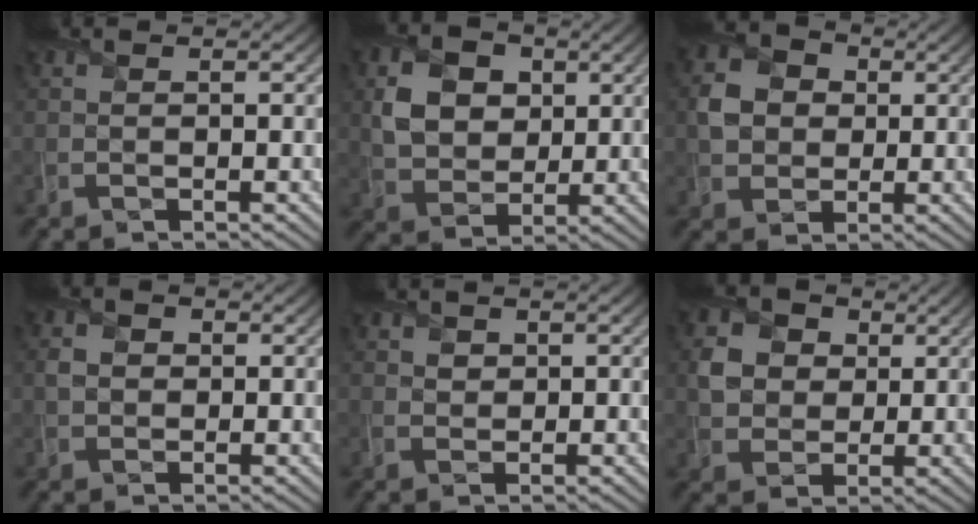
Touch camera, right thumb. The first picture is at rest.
{"total": 6.4, "force": [1.5, 5.1, 3.6], "torque": [-0.088, -0.003, 0.020]}
{"total": 5.0, "force": [0.3, 4.4, 2.5], "torque": [-0.057, 0.007, -0.003]}
{"total": 2.0, "force": [0.0, 1.8, 1.0], "torque": [-0.028, 0.000, -0.003]}
{"total": 0.8, "force": [0.4, 0.6, 0.4], "torque": [-0.008, -0.001, 0.008]}
{"total": 5.6, "force": [1.3, 4.8, 2.5], "torque": [-0.070, 0.003, 0.015]}